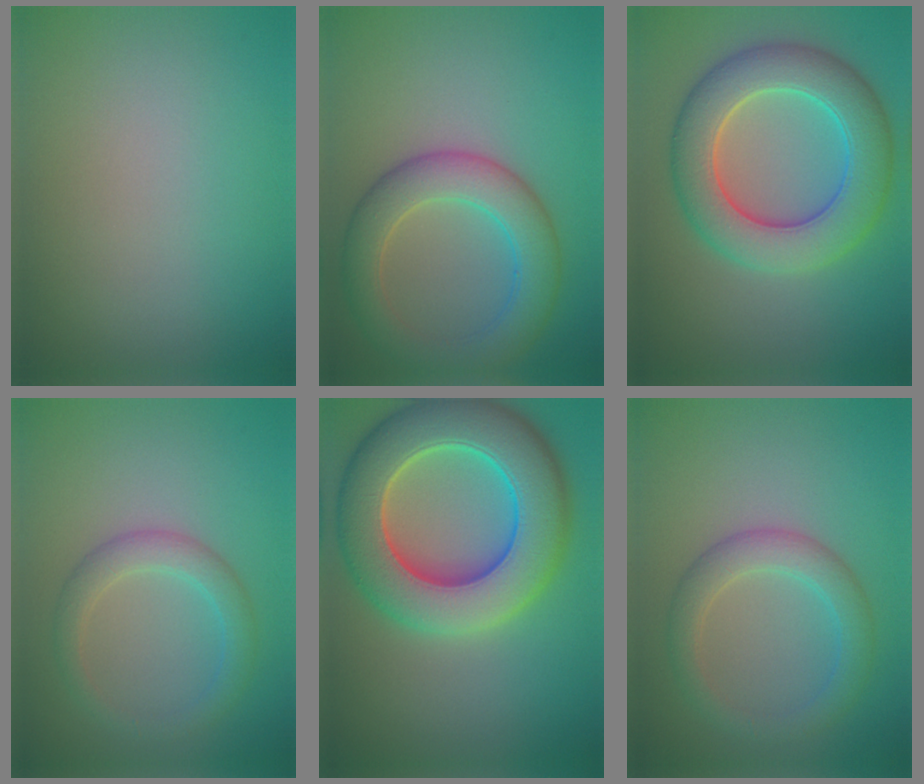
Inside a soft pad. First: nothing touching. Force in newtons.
{"total": 6.1, "press": 6.1, "slide": 0.2}
{"total": 8.4, "press": 8.4, "slide": 0.3}
{"total": 2.8, "press": 2.8, "slide": 0.1}
{"total": 12.2, "press": 12.2, "slide": 0.9}
{"total": 3.5, "press": 3.5, "slide": 0.1}